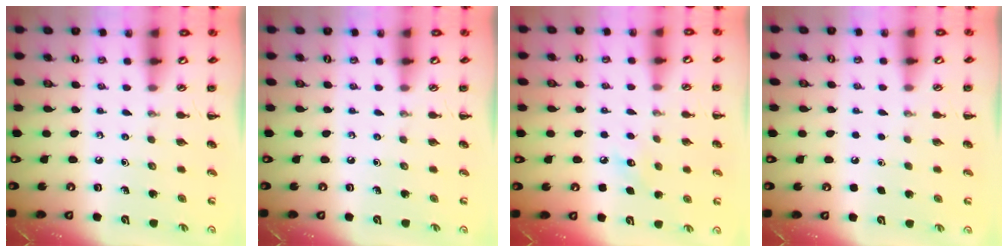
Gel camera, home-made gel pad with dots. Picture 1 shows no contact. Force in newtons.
{"total": 0.0}
{"total": 6.7, "press": 6.5, "slide": 1.7}
{"total": 1.5, "press": 1.5, "slide": 0.1}